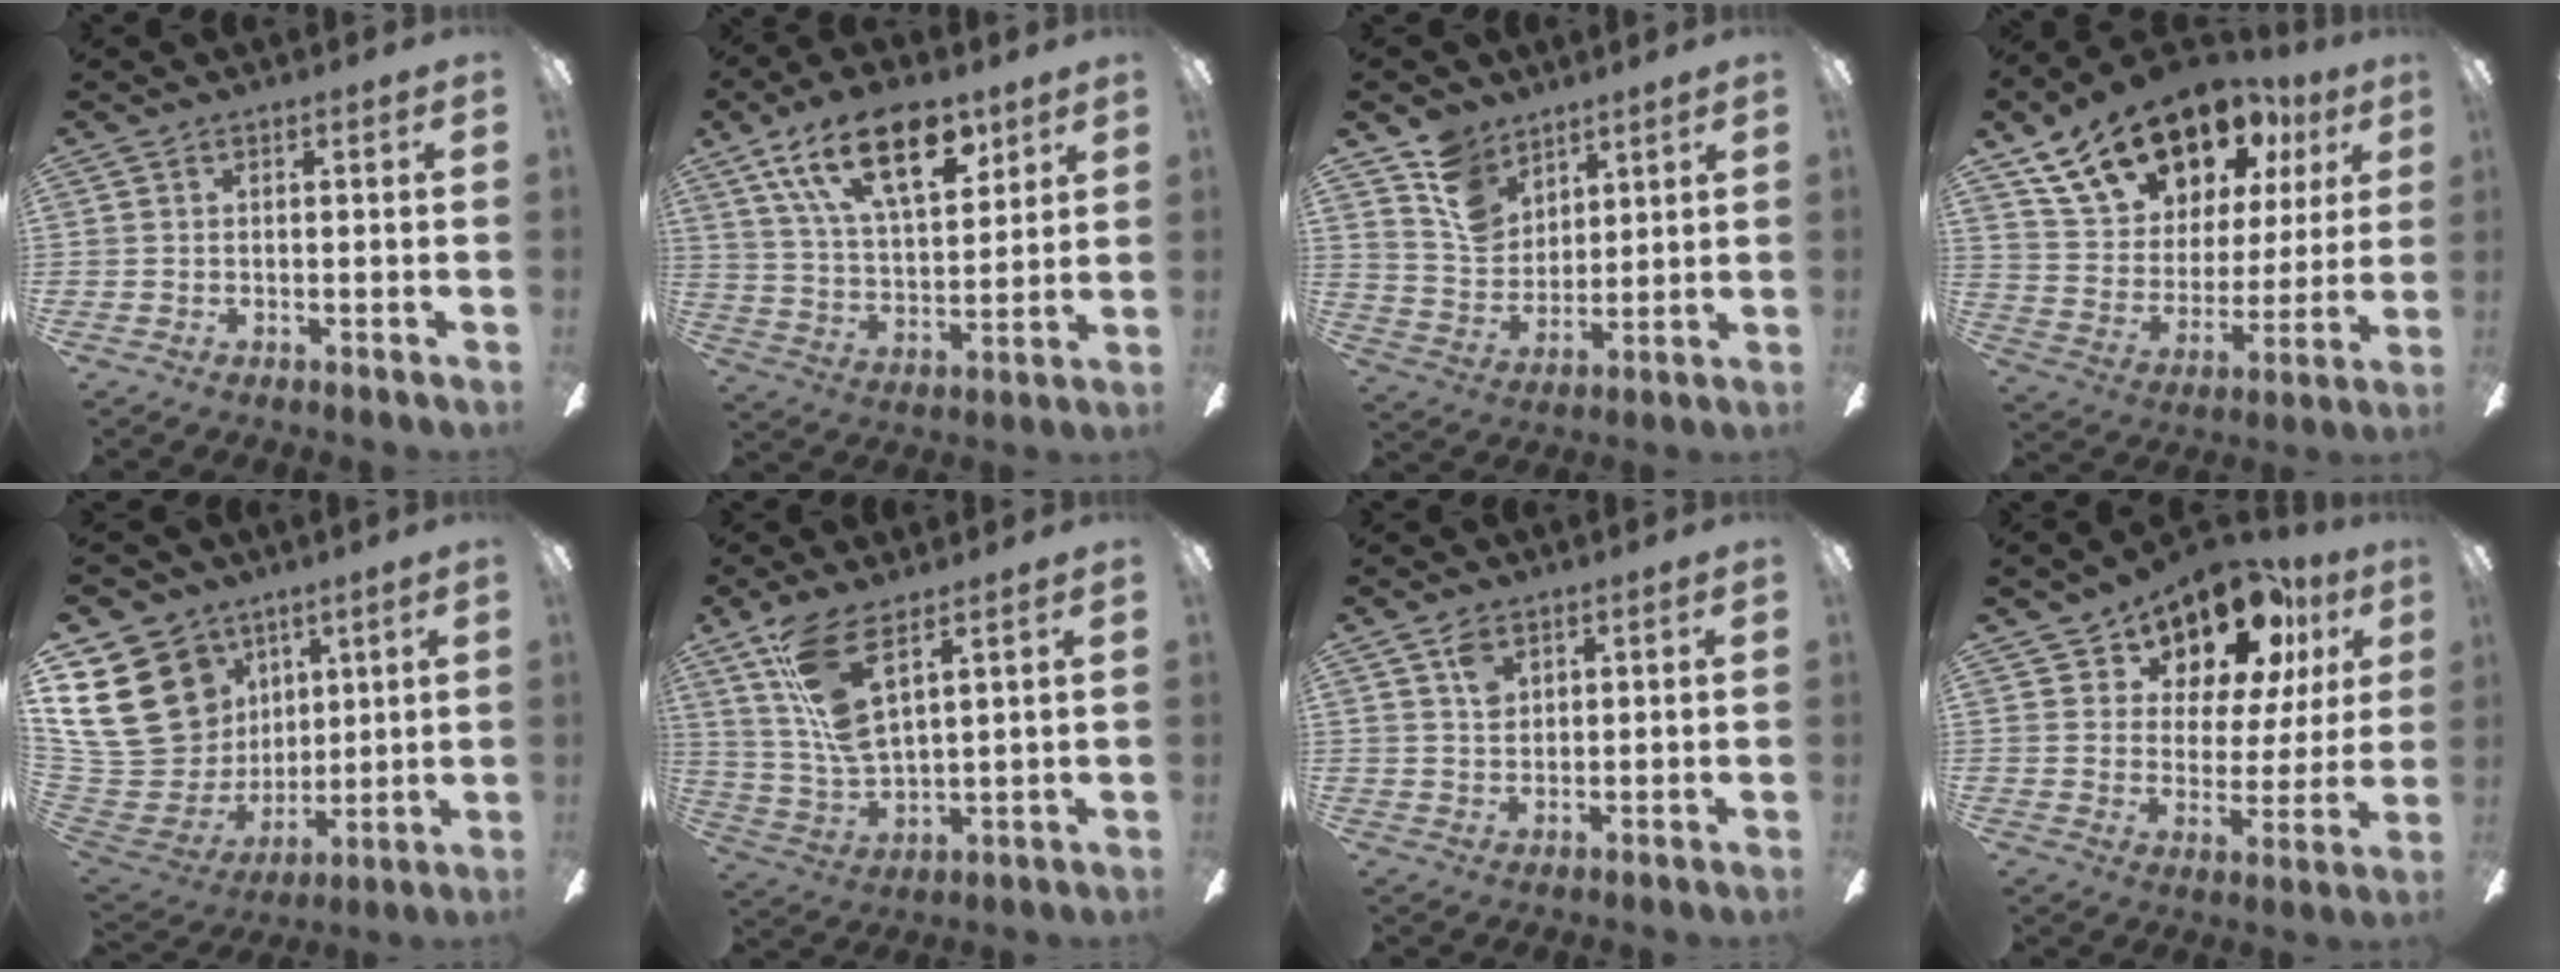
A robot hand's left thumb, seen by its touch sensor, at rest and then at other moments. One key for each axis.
{"total": 20.0, "fx": 11.2, "fy": 9.8, "fz": 13.4, "tx": -0.231, "ty": -0.037, "tz": 0.192}
{"total": 11.3, "fx": 7.9, "fy": 7.5, "fz": 3.1, "tx": -0.076, "ty": -0.037, "tz": 0.158}
{"total": 20.6, "fx": 15.0, "fy": 11.4, "fz": 8.3, "tx": -0.157, "ty": -0.084, "tz": 0.280}
{"total": 23.2, "fx": 8.6, "fy": 18.7, "fz": 10.7, "tx": -0.229, "ty": -0.051, "tz": 0.192}
{"total": 12.8, "fx": 7.5, "fy": 4.6, "fz": 9.3, "tx": -0.206, "ty": -0.029, "tz": 0.140}
{"total": 4.2, "fx": 2.3, "fy": 2.9, "fz": 2.0, "tx": -0.031, "ty": -0.002, "tz": 0.040}
{"total": 15.0, "fx": 12.0, "fy": 6.8, "fz": 6.1, "tx": -0.118, "ty": -0.084, "tz": 0.208}